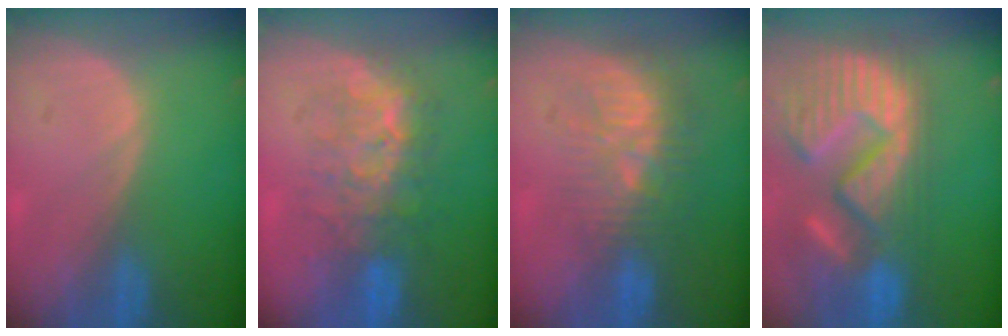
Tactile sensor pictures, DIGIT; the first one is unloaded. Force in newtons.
{"total": 7.7, "press": 7.6, "slide": 1.4}
{"total": 9.3, "press": 8.5, "slide": 3.6}
{"total": 15.4, "press": 12.8, "slide": 8.6}